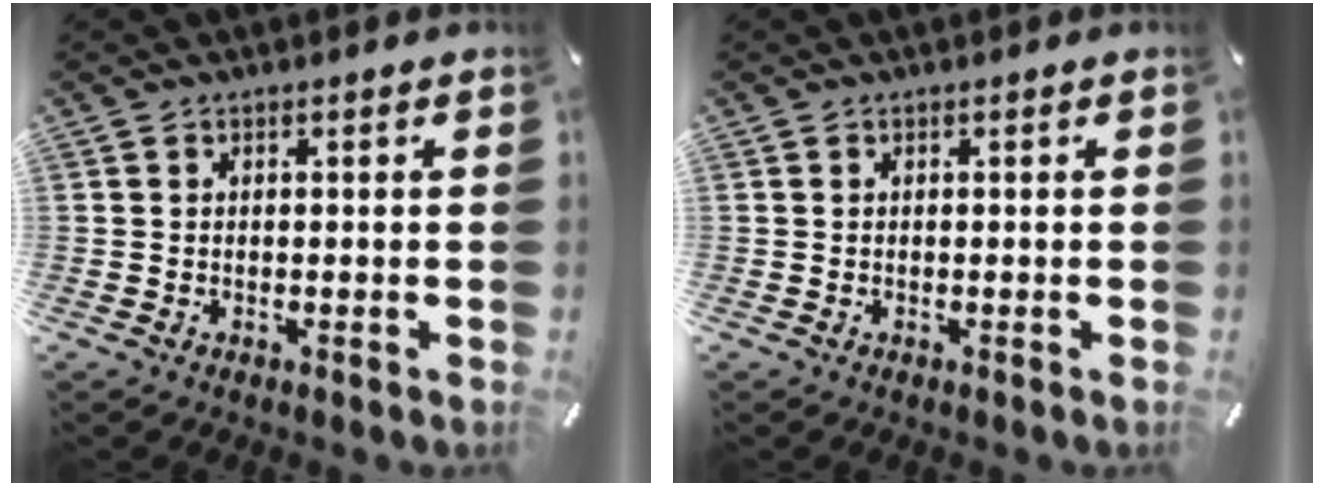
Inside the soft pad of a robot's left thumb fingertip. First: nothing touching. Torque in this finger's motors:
{"motor_torque": [0.00, 0.00, 0.00, 0.00, 0.00]}